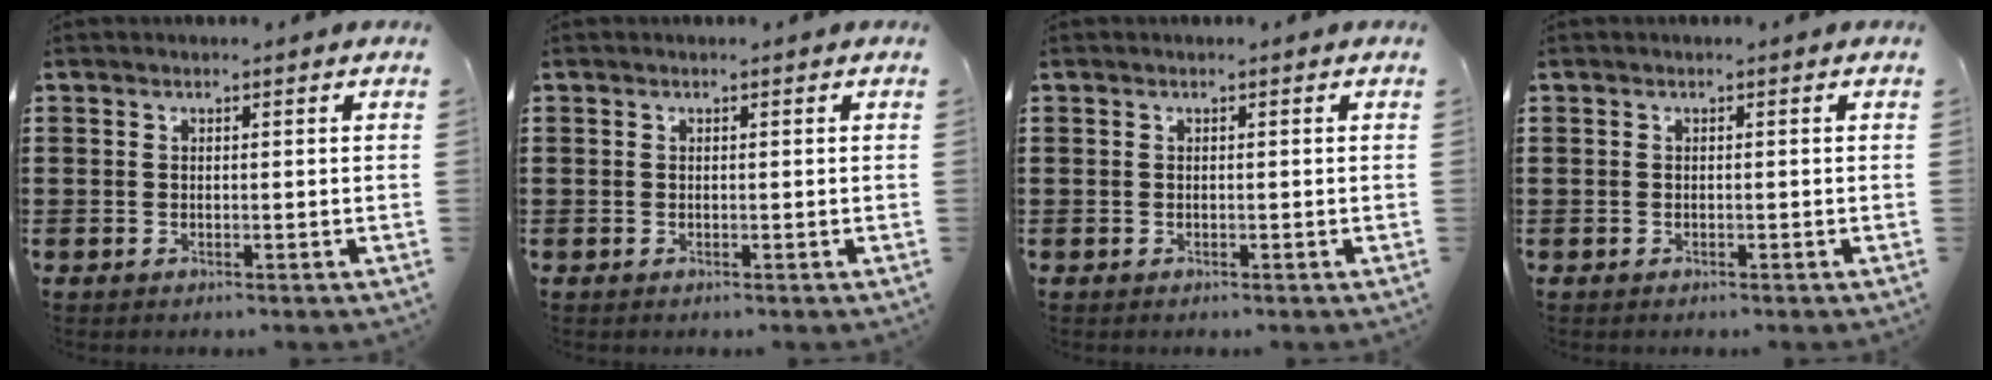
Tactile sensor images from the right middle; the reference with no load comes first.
{"total": 0.0}
{"total": 0.0}
{"total": 0.0}